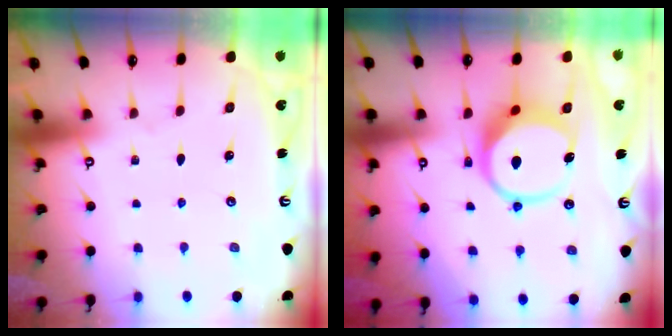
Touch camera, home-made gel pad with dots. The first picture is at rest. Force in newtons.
{"total": 10.0, "press": 9.9, "slide": 1.3}